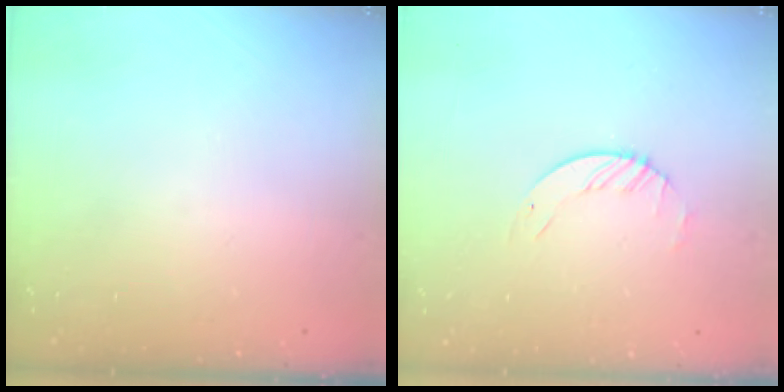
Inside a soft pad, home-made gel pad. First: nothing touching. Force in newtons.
{"total": 1.7, "press": 1.7, "slide": 0.2}